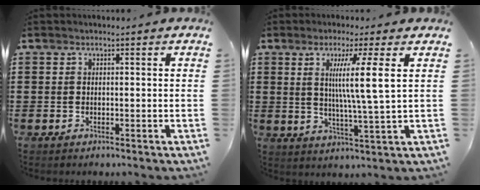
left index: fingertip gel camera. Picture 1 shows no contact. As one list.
[{"total": 7.9, "force": [2.4, -0.5, 7.5], "torque": [-0.142, -0.006, 0.033]}]